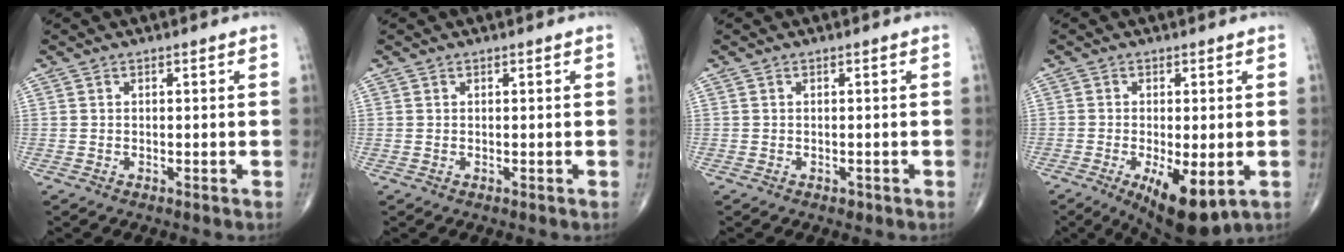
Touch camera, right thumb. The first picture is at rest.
{"total": 0.0}
{"total": 0.7, "force": [-0.4, 0.5, 0.3], "torque": [-0.001, 0.000, -0.004]}
{"total": 10.3, "force": [-3.5, 3.8, 8.9], "torque": [-0.135, -0.017, -0.047]}